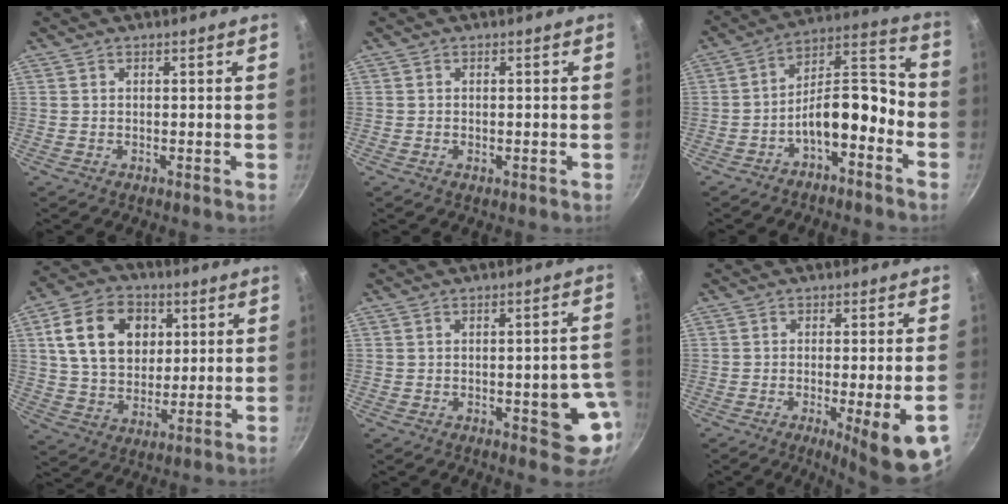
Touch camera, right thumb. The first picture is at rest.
{"total": 0.7, "force": [-0.2, 0.4, 0.6], "torque": [-0.009, 0.000, -0.003]}
{"total": 11.9, "force": [-5.4, 5.3, 9.2], "torque": [-0.126, 0.077, -0.089]}
{"total": 15.8, "force": [4.4, 11.7, 9.6], "torque": [-0.145, 0.000, 0.072]}
{"total": 9.5, "force": [-2.7, 4.0, 8.2], "torque": [-0.053, 0.019, -0.030]}
{"total": 11.8, "force": [-4.5, 1.7, 10.8], "torque": [-0.139, 0.003, -0.057]}